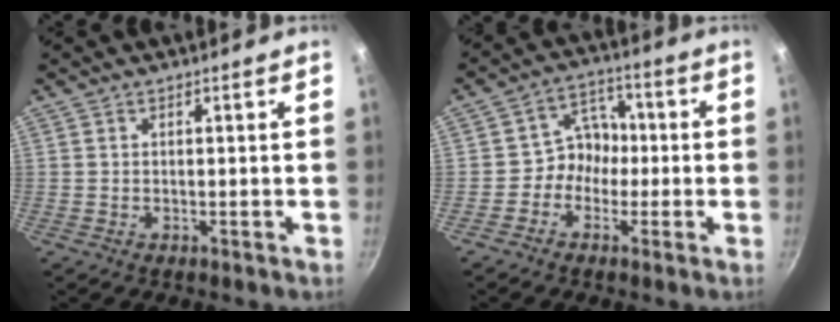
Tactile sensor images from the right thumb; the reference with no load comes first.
{"total": 6.4, "force": [-1.3, 5.5, 2.9], "torque": [0.001, 0.025, -0.033]}